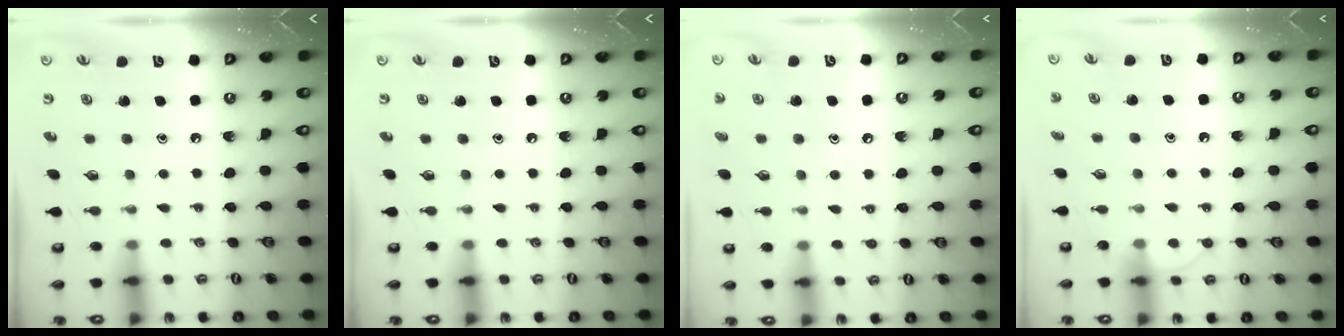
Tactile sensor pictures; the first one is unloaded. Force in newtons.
{"total": 0.0}
{"total": 5.8, "press": 5.8, "slide": 0.7}
{"total": 6.0, "press": 6.0, "slide": 0.5}